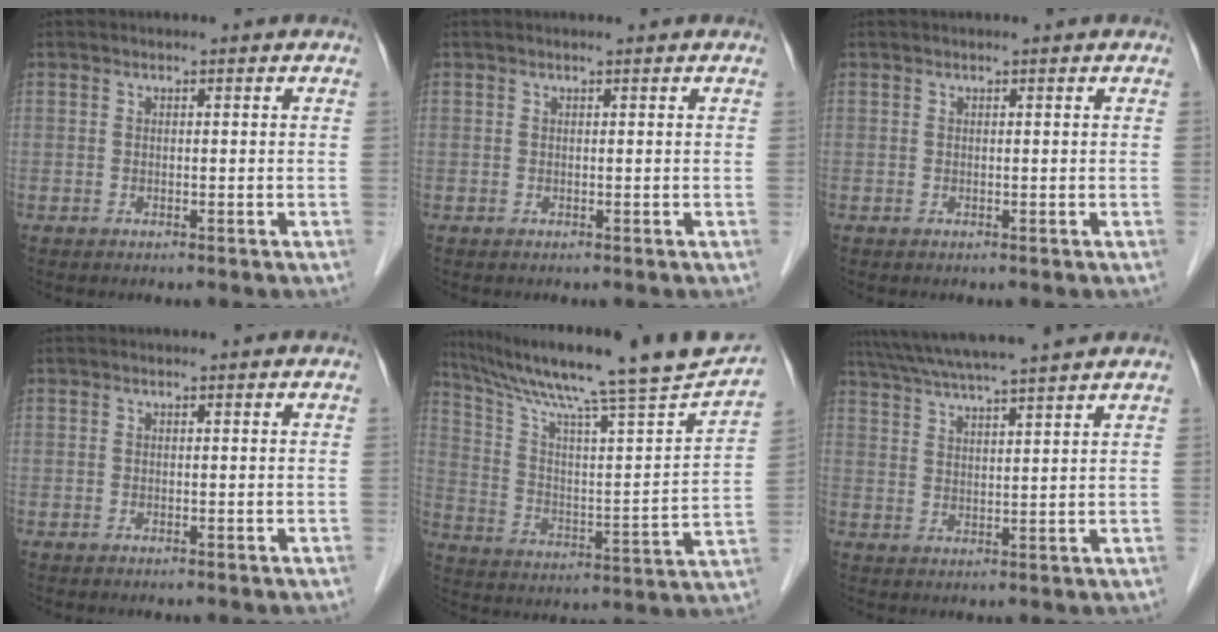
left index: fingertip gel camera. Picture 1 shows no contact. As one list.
[{"total": 0.5, "force": [0.5, -0.1, 0.3], "torque": [-0.008, 0.009, 0.010]}, {"total": 0.6, "force": [0.5, -0.1, 0.3], "torque": [-0.005, 0.007, 0.012]}, {"total": 0.0}, {"total": 24.6, "force": [21.1, -0.8, 12.6], "torque": [-0.210, -0.033, 0.309]}, {"total": 12.7, "force": [11.2, -0.8, 6.0], "torque": [-0.108, 0.026, 0.171]}]